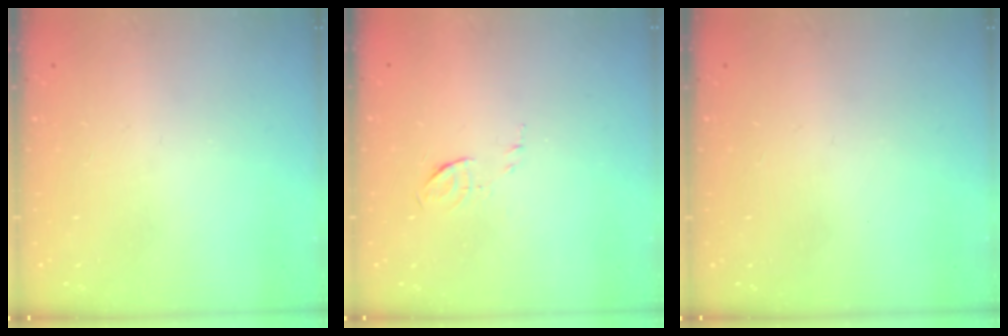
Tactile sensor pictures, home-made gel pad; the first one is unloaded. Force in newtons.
{"total": 5.0, "press": 4.9, "slide": 1.2}
{"total": 0.0}